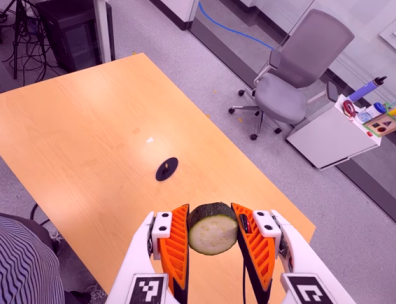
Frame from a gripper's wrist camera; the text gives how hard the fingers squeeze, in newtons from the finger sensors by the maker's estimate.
{"total": 11.9, "left": 11.1, "right": 12.6}